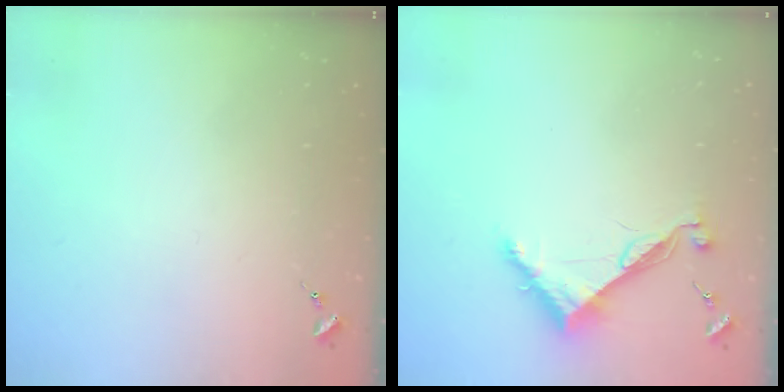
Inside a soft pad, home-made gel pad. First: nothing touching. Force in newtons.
{"total": 8.2, "press": 8.2, "slide": 0.2}